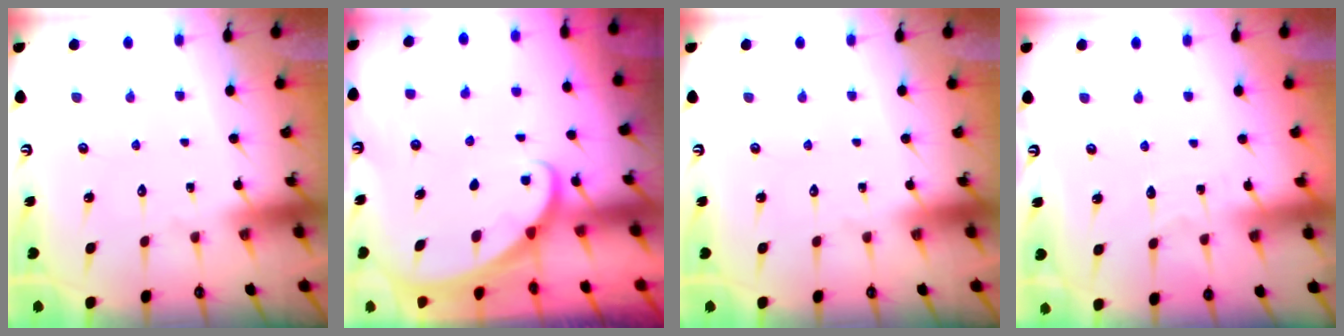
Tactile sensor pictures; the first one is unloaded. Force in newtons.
{"total": 1.6, "press": 1.6, "slide": 0.1}
{"total": 0.0}
{"total": 2.7, "press": 2.7, "slide": 0.4}